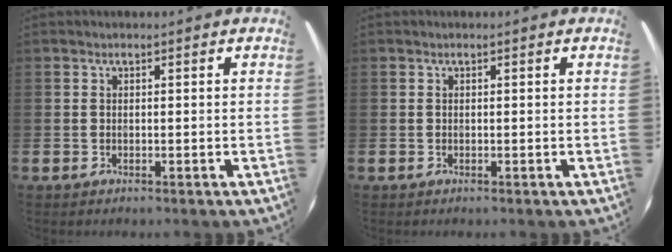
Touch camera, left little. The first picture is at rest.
{"total": 0.0}